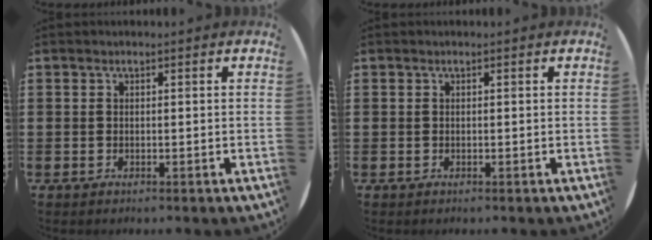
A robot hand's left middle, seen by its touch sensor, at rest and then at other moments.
{"total": 0.0}